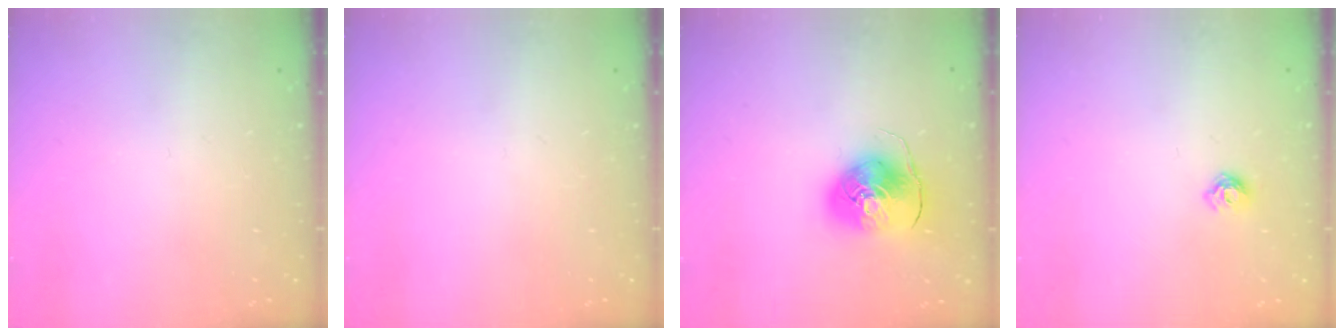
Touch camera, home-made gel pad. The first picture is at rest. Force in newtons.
{"total": 0.0}
{"total": 9.7, "press": 9.6, "slide": 1.3}
{"total": 5.6, "press": 5.6, "slide": 0.9}